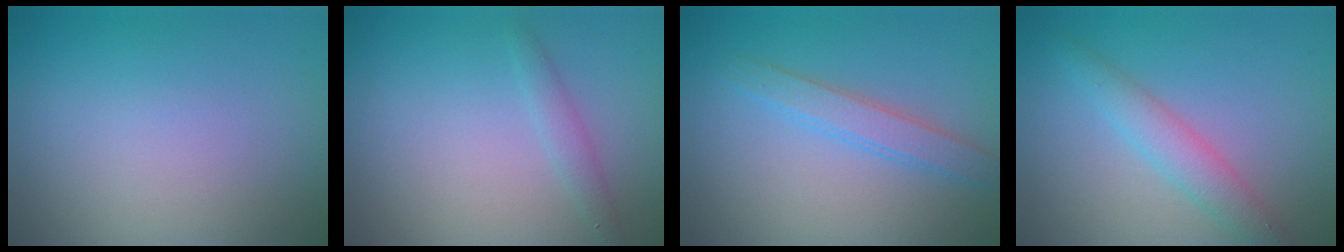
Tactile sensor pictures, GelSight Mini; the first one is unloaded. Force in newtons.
{"total": 1.4, "press": 1.4, "slide": 0.1}
{"total": 2.5, "press": 2.5, "slide": 0.2}
{"total": 2.9, "press": 2.9, "slide": 0.1}